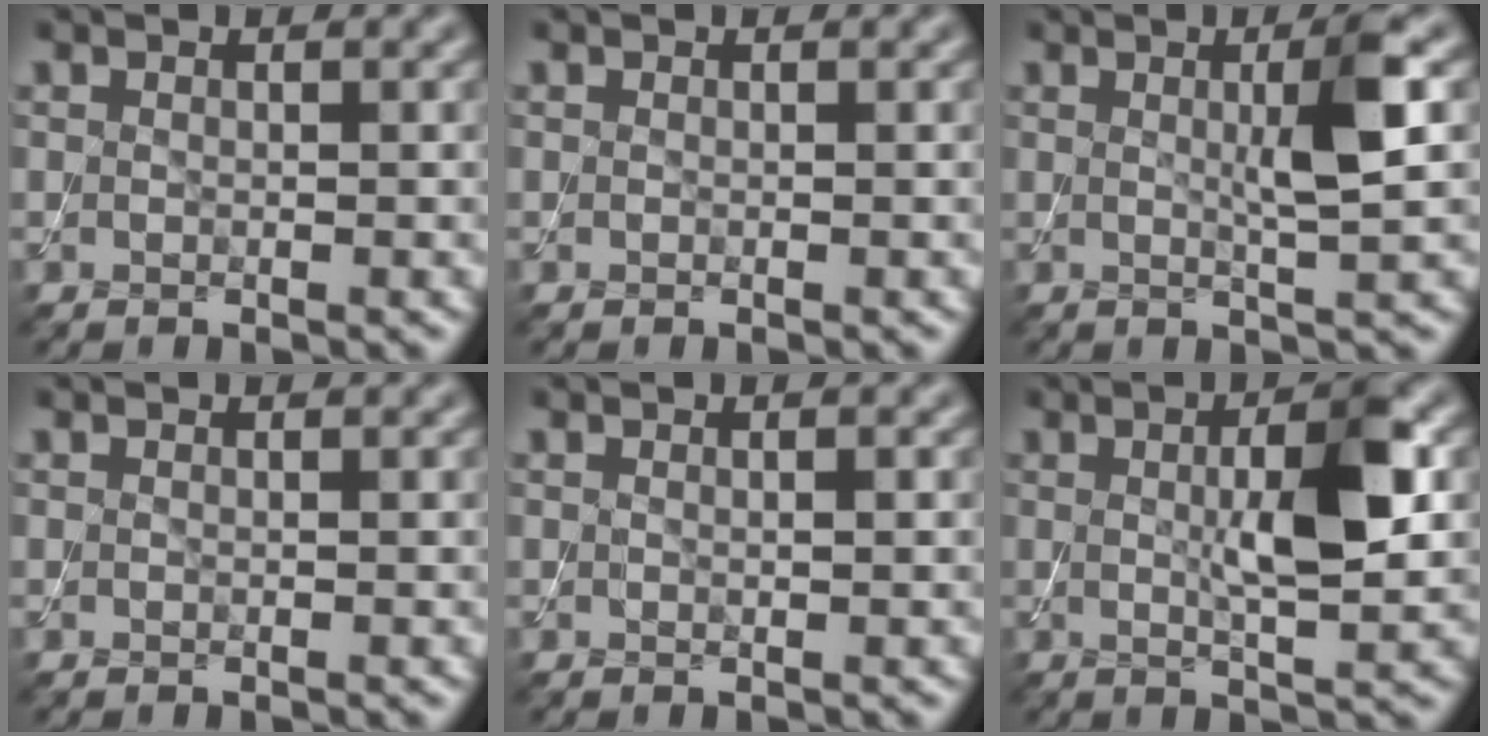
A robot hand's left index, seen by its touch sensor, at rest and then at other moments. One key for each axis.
{"total": 0.0}
{"total": 4.2, "fx": 0.7, "fy": 0.5, "fz": 4.1, "tx": -0.068, "ty": 0.001, "tz": 0.009}
{"total": 0.0}
{"total": 0.6, "fx": 0.1, "fy": 0.1, "fz": 0.6, "tx": -0.012, "ty": 0.002, "tz": 0.001}
{"total": 6.3, "fx": 0.8, "fy": 1.4, "fz": 6.1, "tx": -0.101, "ty": 0.006, "tz": 0.013}